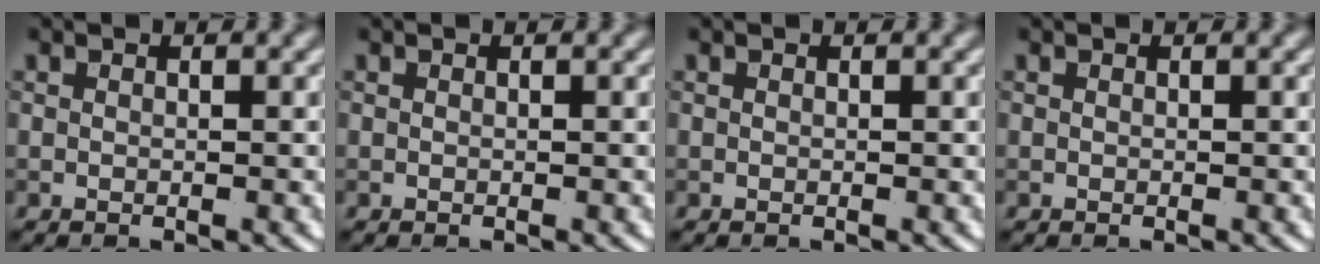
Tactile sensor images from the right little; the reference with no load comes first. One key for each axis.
{"total": 0.0}
{"total": 0.0}
{"total": 0.0}